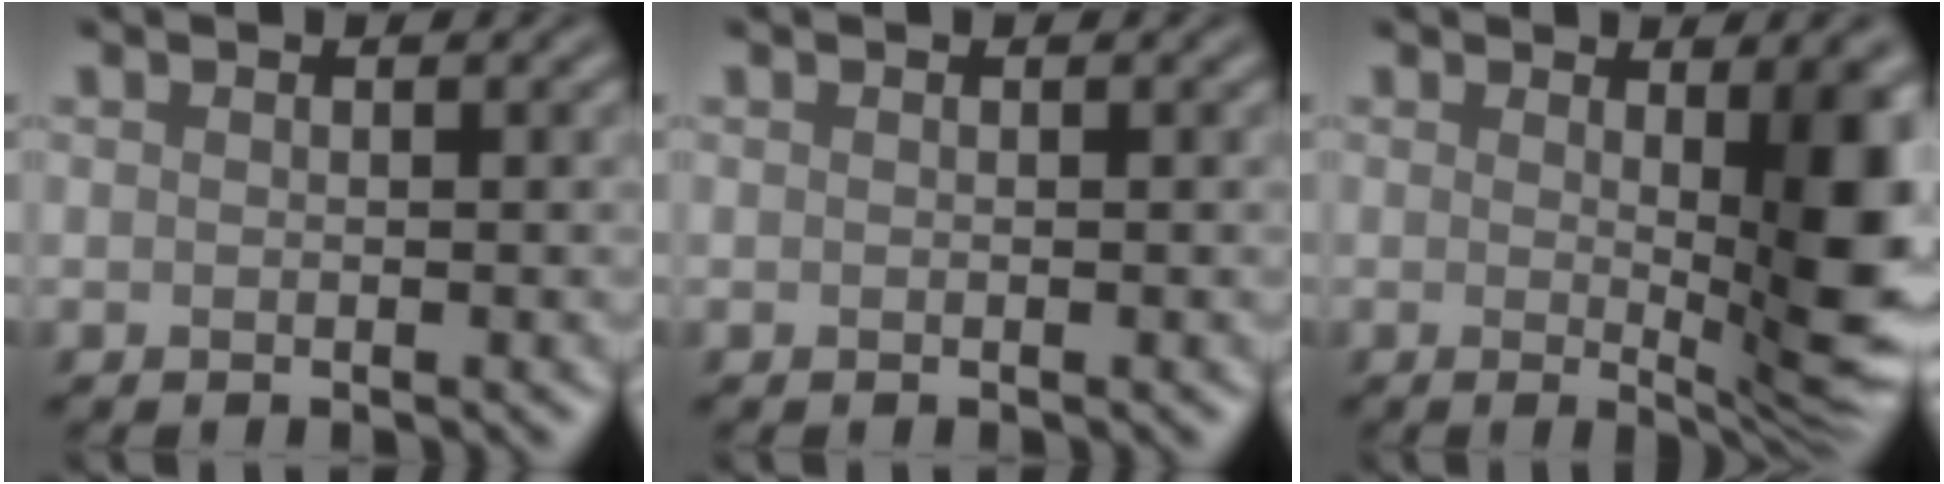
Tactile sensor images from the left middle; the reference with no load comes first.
{"total": 0.0}
{"total": 7.4, "force": [0.7, 1.8, 7.2], "torque": [-0.075, -0.010, 0.012]}